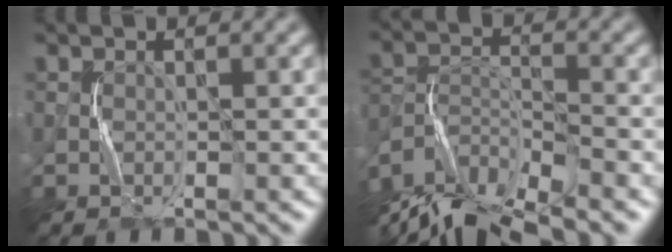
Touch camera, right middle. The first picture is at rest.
{"total": 8.8, "force": [-7.9, 1.8, 3.5], "torque": [-0.070, -0.004, -0.151]}